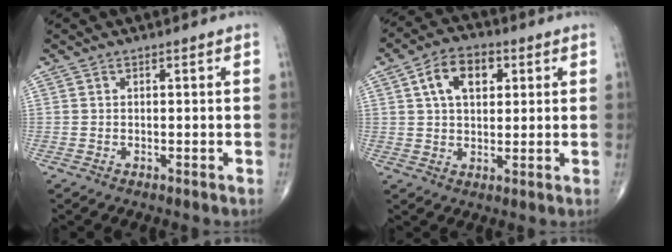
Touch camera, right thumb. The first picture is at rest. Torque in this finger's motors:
{"motor_torque": [0.05, 0.05, 0.86, 0.66, 0.06]}